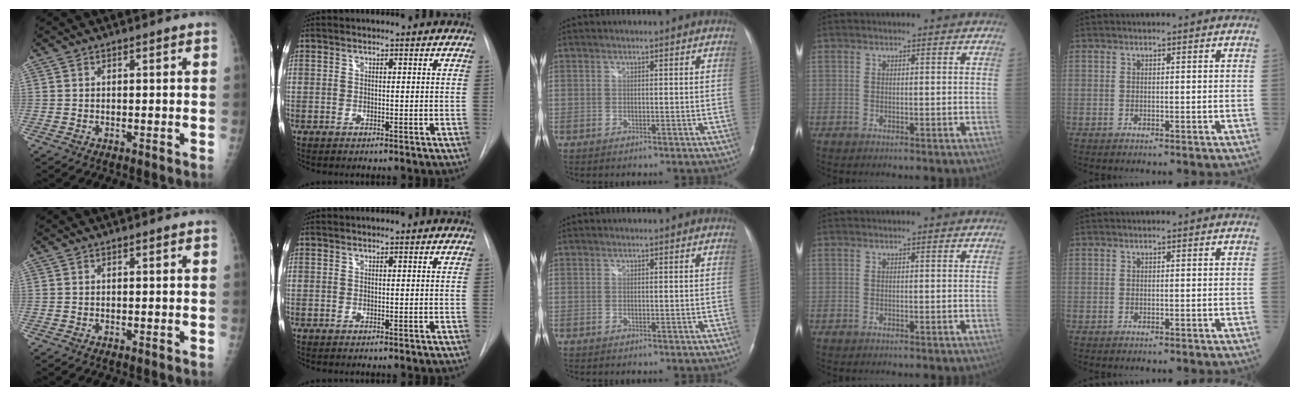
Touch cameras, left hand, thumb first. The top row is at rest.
{}